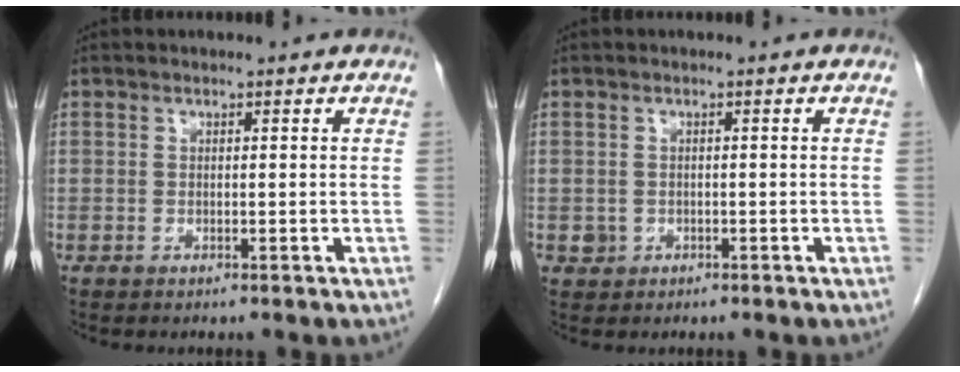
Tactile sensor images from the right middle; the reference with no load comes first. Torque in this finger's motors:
{"motor_torque": [0.25, -0.03, 0.01, 0.01]}